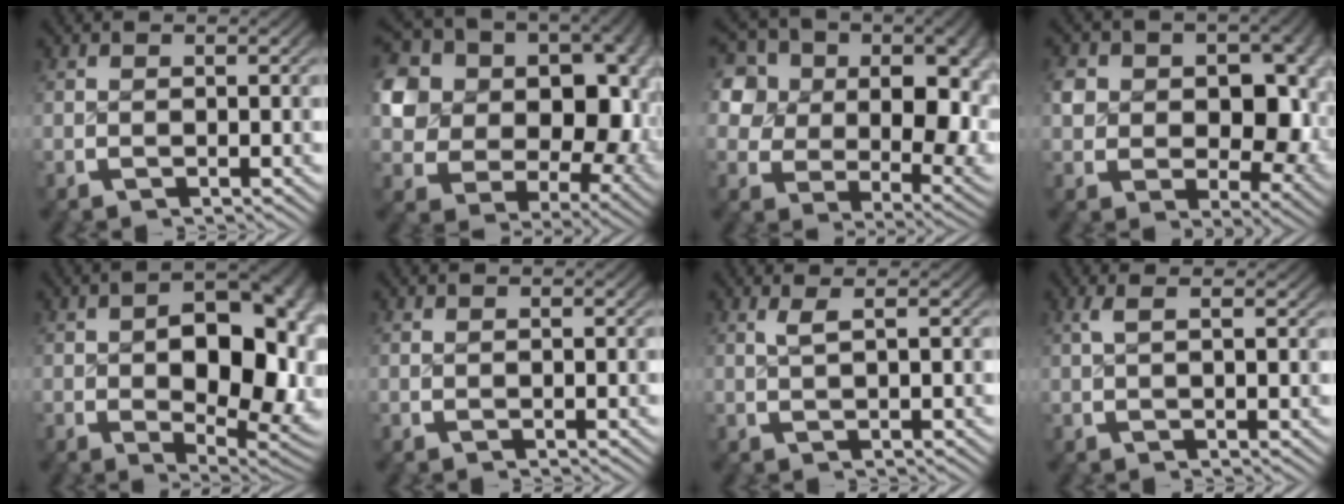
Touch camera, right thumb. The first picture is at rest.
{"total": 19.1, "force": [2.3, 14.5, 12.2], "torque": [-0.227, -0.033, 0.037]}
{"total": 13.1, "force": [2.2, 9.2, 8.9], "torque": [-0.162, -0.045, 0.054]}
{"total": 10.3, "force": [0.8, 7.4, 7.0], "torque": [-0.113, -0.042, 0.031]}
{"total": 11.3, "force": [-0.5, 6.3, 9.3], "torque": [-0.138, -0.044, 0.013]}
{"total": 0.0}
{"total": 1.5, "force": [0.9, -0.1, 1.3], "torque": [-0.023, 0.001, 0.022]}
{"total": 1.5, "force": [0.9, 0.1, 1.2], "torque": [-0.025, 0.001, 0.020]}